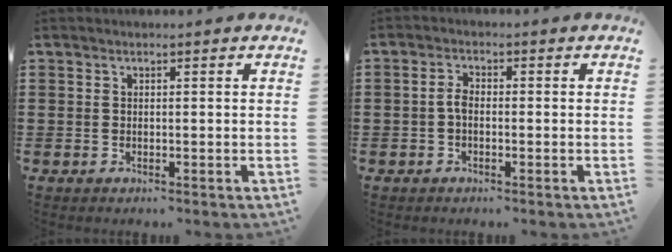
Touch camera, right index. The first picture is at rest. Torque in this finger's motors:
{"motor_torque": [0.49, -0.43, 0.27, 0.06]}